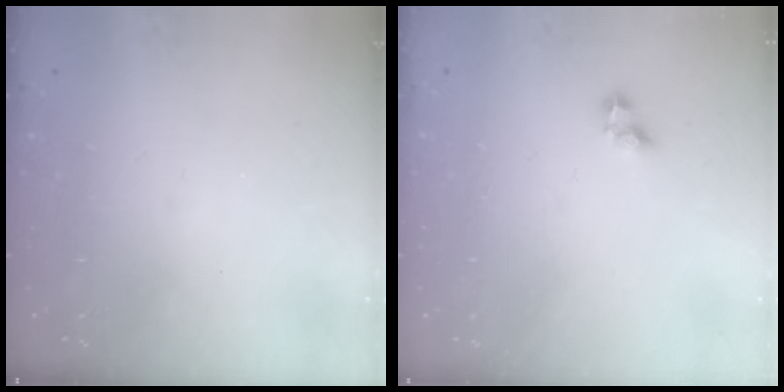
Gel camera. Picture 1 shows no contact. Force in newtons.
{"total": 3.6, "press": 3.6, "slide": 0.1}